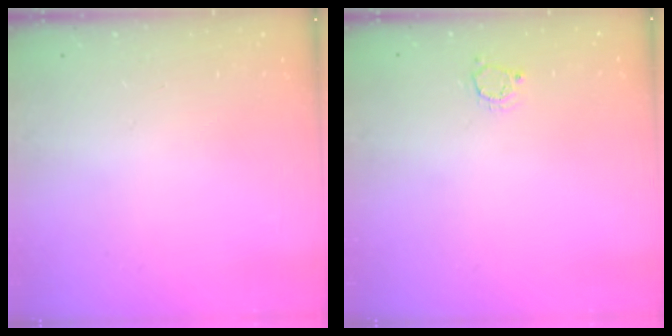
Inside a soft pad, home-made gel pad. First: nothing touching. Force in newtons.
{"total": 3.4, "press": 3.4, "slide": 0.4}